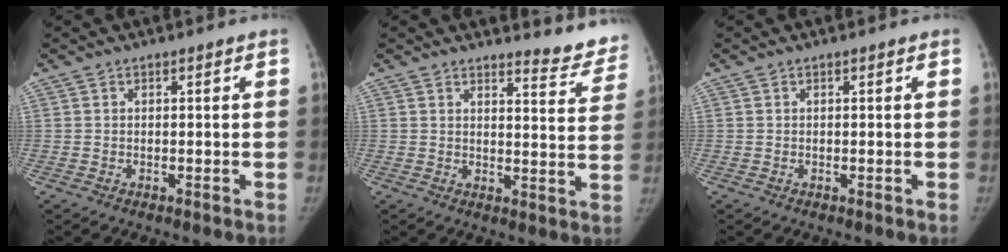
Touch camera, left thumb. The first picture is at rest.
{"total": 8.4, "force": [8.2, 1.5, 0.9], "torque": [0.016, -0.087, 0.084]}
{"total": 0.0}